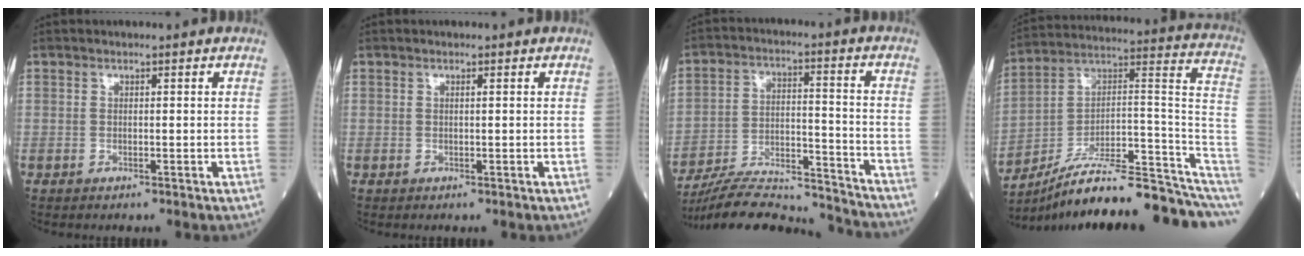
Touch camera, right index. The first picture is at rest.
{"total": 0.0}
{"total": 20.4, "force": [-19.5, 1.7, 5.6], "torque": [-0.109, 0.005, -0.299]}
{"total": 23.5, "force": [-19.8, 2.0, 12.6], "torque": [-0.118, 0.047, -0.302]}